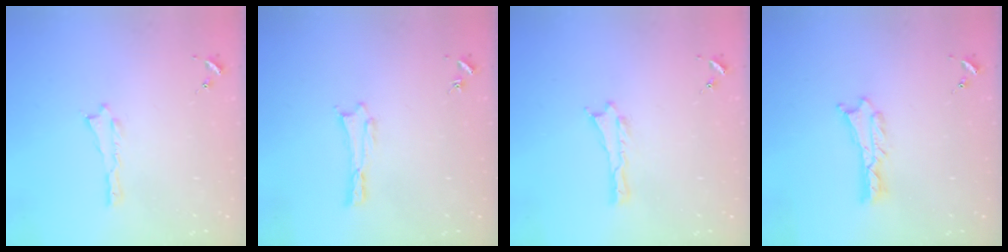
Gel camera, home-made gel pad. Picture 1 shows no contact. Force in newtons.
{"total": 0.0}
{"total": 0.0}
{"total": 0.7, "press": 0.7, "slide": 0.1}